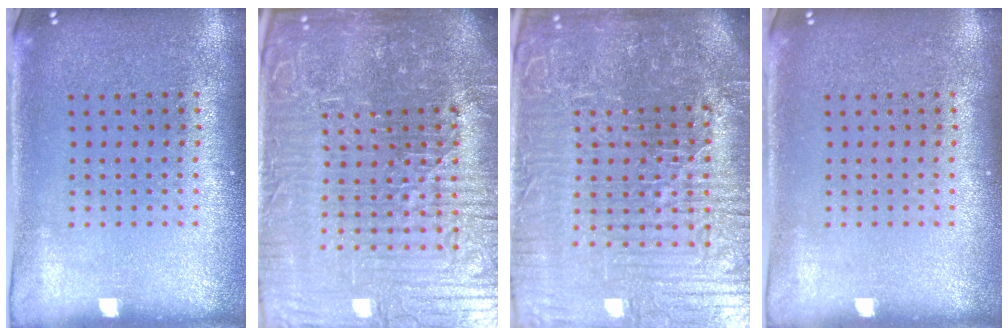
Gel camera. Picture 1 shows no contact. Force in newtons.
{"total": 7.9, "press": 7.0, "slide": 3.6}
{"total": 7.6, "press": 6.7, "slide": 3.6}
{"total": 0.0}